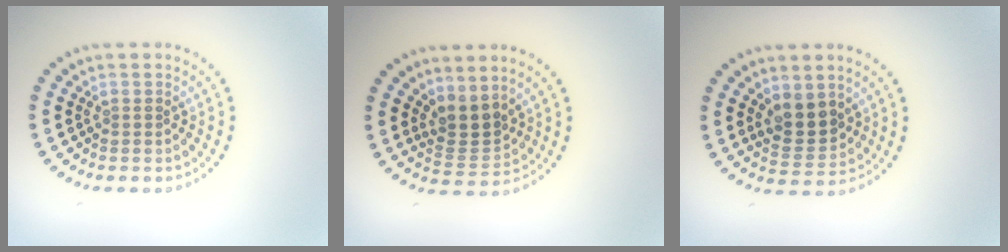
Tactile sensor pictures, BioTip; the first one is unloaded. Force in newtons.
{"total": 2.9, "press": 2.1, "slide": 2.0}
{"total": 3.2, "press": 3.0, "slide": 1.1}